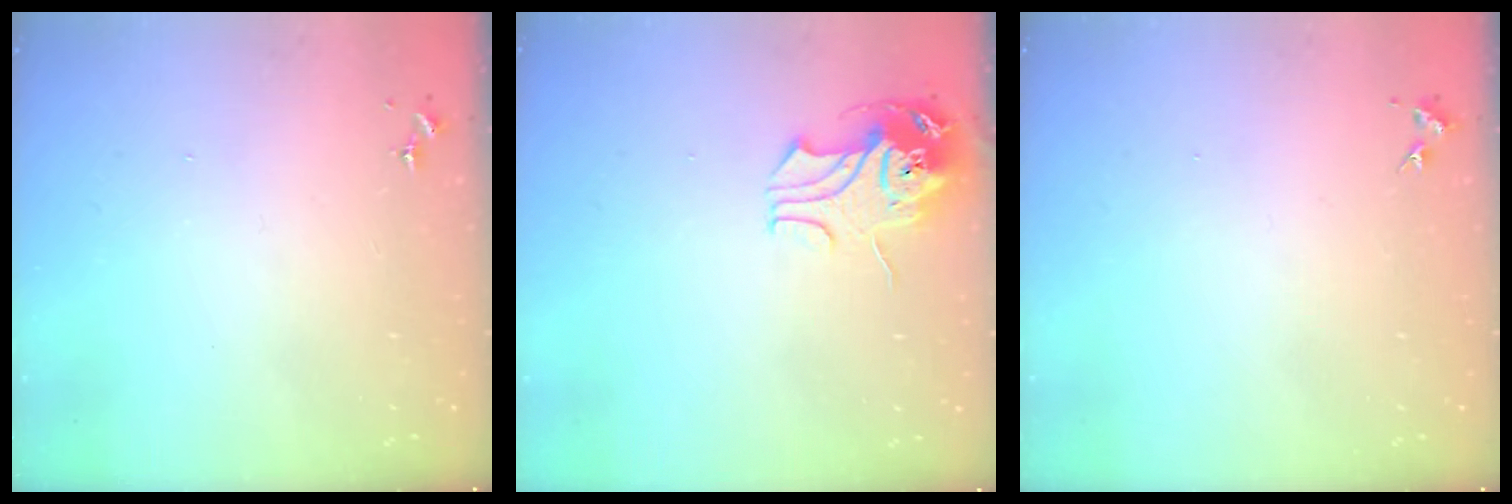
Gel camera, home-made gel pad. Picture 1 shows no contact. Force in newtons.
{"total": 11.0, "press": 10.9, "slide": 1.5}
{"total": 4.3, "press": 4.3, "slide": 0.6}